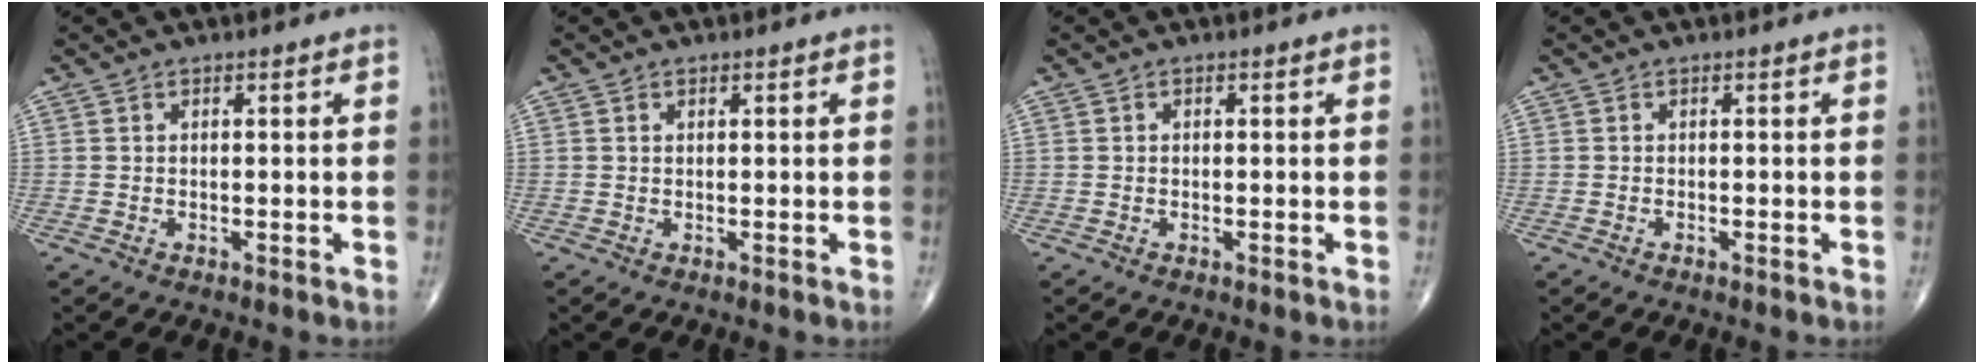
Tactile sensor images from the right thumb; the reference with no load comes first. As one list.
[{"total": 0.6, "force": [0.2, 0.4, 0.3], "torque": [-0.007, -0.002, 0.005]}, {"total": 0.0}, {"total": 0.0}]